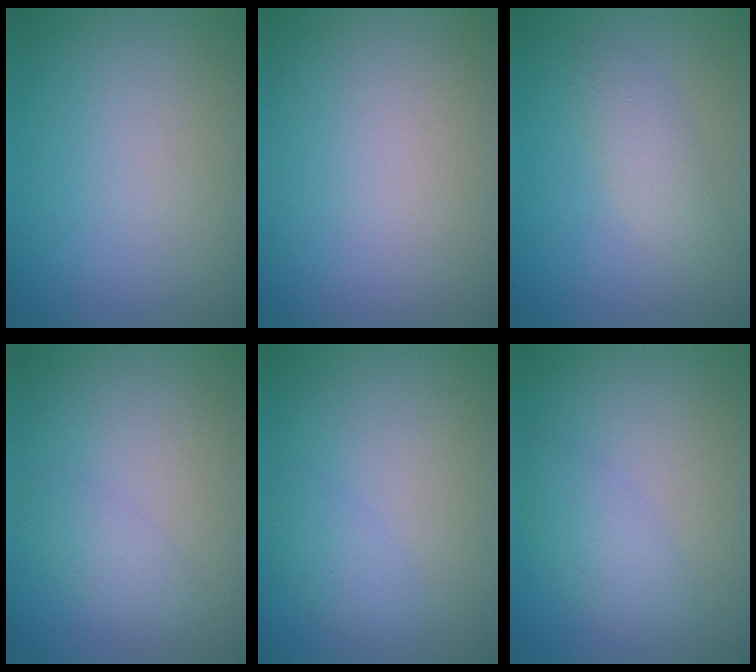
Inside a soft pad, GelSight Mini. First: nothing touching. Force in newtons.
{"total": 0.0}
{"total": 2.2, "press": 2.2, "slide": 0.2}
{"total": 1.9, "press": 1.9, "slide": 0.1}
{"total": 1.7, "press": 1.7, "slide": 0.0}
{"total": 2.8, "press": 2.8, "slide": 0.1}